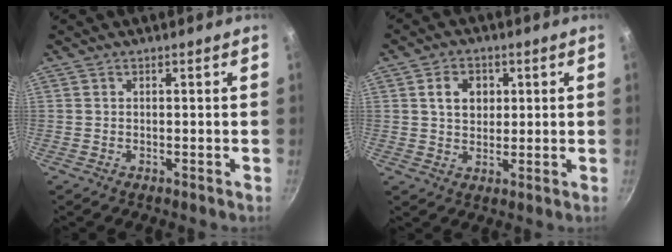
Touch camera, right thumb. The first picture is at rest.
{"total": 5.9, "force": [1.6, 4.5, 3.4], "torque": [-0.038, 0.001, 0.026]}